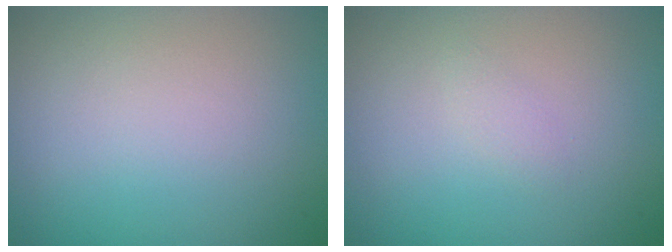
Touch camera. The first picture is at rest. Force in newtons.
{"total": 0.6, "press": 0.6, "slide": 0.1}